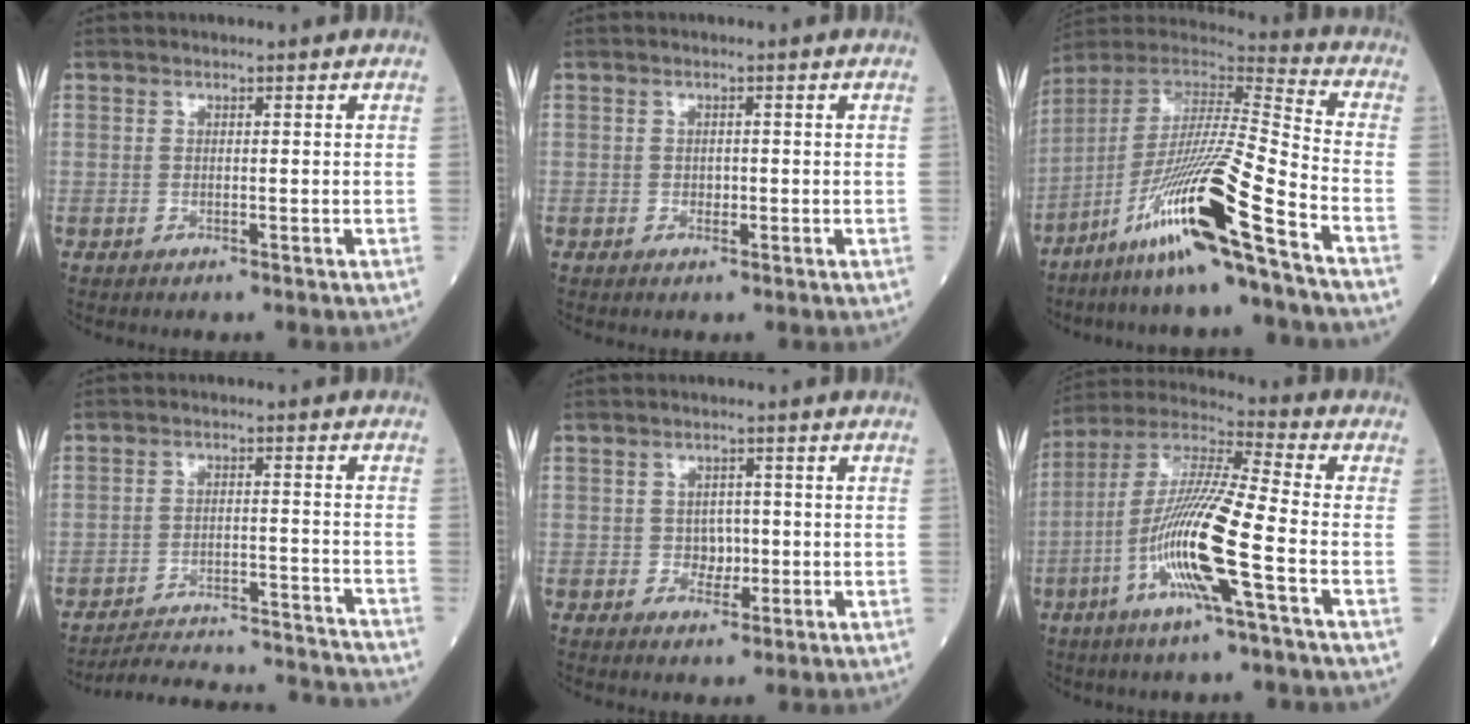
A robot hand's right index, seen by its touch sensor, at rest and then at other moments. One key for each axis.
{"total": 0.9, "fx": -0.1, "fy": 0.7, "fz": 0.5, "tx": -0.005, "ty": 0.003, "tz": 0.002}
{"total": 19.0, "fx": -11.0, "fy": -1.0, "fz": 15.5, "tx": -0.324, "ty": -0.031, "tz": -0.209}
{"total": 17.8, "fx": -17.5, "fy": 0.3, "fz": 3.3, "tx": -0.058, "ty": -0.002, "tz": -0.237}
{"total": 2.6, "fx": -0.2, "fy": 2.1, "fz": 1.5, "tx": -0.012, "ty": 0.006, "tz": 0.001}
{"total": 15.1, "fx": -5.0, "fy": 0.0, "fz": 14.2, "tx": -0.289, "ty": -0.003, "tz": -0.100}